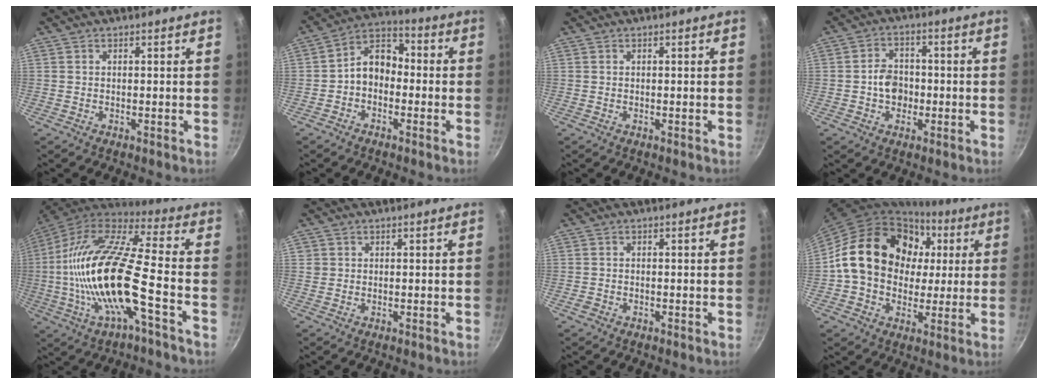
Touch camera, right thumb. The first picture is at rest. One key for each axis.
{"total": 8.0, "fx": -1.4, "fy": 6.0, "fz": 5.2, "tx": -0.055, "ty": 0.040, "tz": -0.043}
{"total": 0.0}
{"total": 5.9, "fx": -1.0, "fy": 4.7, "fz": 3.3, "tx": -0.027, "ty": 0.016, "tz": -0.022}
{"total": 22.9, "fx": -5.1, "fy": 6.3, "fz": 21.5, "tx": -0.406, "ty": 0.029, "tz": -0.109}
{"total": 1.0, "fx": 0.2, "fy": 1.0, "fz": 0.2, "tx": 0.006, "ty": 0.007, "tz": 0.002}
{"total": 1.2, "fx": -0.7, "fy": 0.9, "fz": 0.5, "tx": -0.016, "ty": 0.005, "tz": -0.014}
{"total": 21.3, "fx": 3.8, "fy": 17.0, "fz": 12.3, "tx": -0.182, "ty": 0.024, "tz": 0.060}